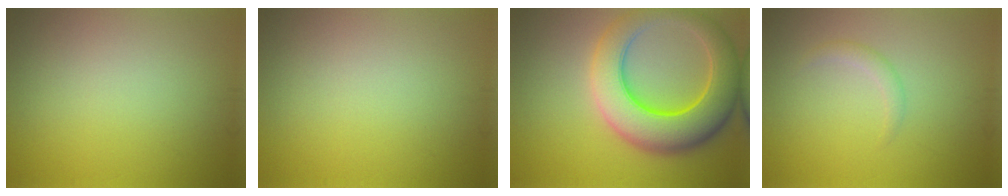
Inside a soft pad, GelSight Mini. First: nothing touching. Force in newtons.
{"total": 0.0}
{"total": 9.9, "press": 9.8, "slide": 0.5}
{"total": 1.2, "press": 1.2, "slide": 0.1}